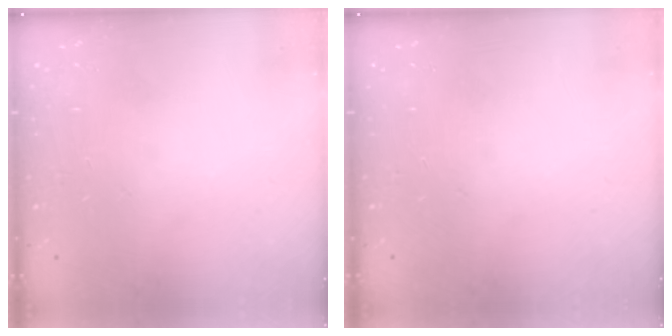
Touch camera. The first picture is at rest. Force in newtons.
{"total": 0.0}